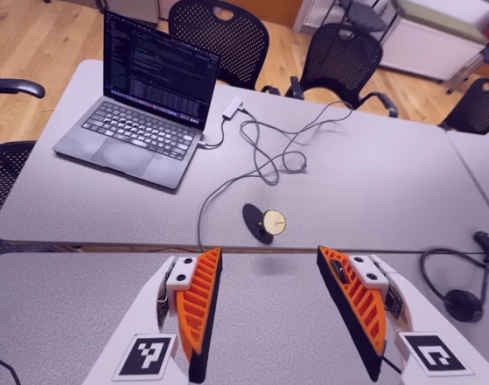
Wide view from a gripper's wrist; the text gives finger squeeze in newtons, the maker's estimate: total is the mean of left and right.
{"total": 0.0}